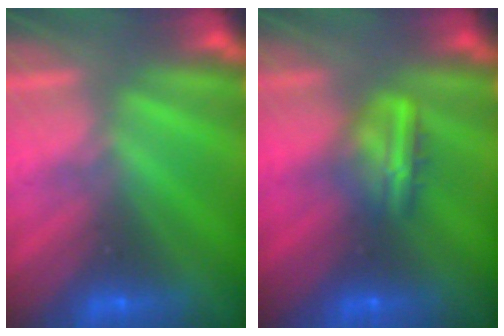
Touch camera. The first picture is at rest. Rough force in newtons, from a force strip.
{"total": 8.3}